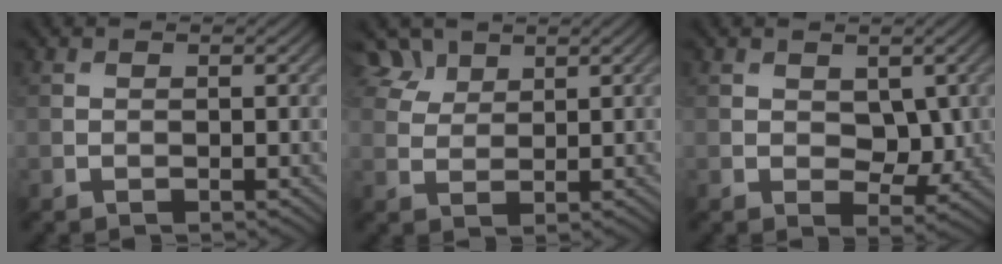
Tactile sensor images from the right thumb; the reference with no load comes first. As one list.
[{"total": 4.2, "force": [3.0, 2.4, 1.7], "torque": [-0.045, 0.004, 0.067]}, {"total": 4.2, "force": [0.9, 2.9, 2.9], "torque": [-0.050, -0.011, 0.017]}]